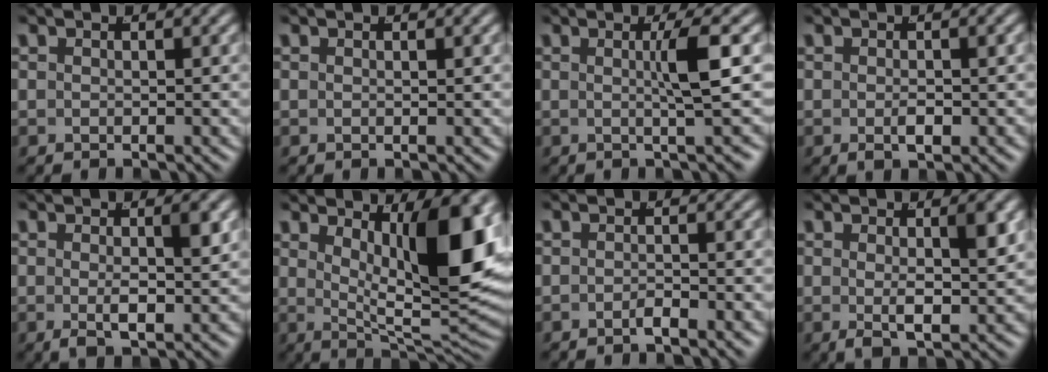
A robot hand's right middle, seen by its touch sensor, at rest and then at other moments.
{"total": 0.0}
{"total": 3.1, "force": [0.1, -1.1, 2.9], "torque": [-0.046, -0.001, 0.000]}
{"total": 1.2, "force": [-0.5, 0.3, 1.1], "torque": [-0.019, -0.006, -0.005]}
{"total": 2.4, "force": [-0.2, 0.1, 2.4], "torque": [-0.037, -0.011, 0.006]}
{"total": 10.7, "force": [2.6, 3.2, 9.9], "torque": [-0.142, -0.017, 0.055]}
{"total": 1.1, "force": [-1.0, -0.2, 0.5], "torque": [-0.004, 0.003, -0.021]}
{"total": 2.7, "force": [0.1, 0.2, 2.7], "torque": [-0.043, -0.015, 0.013]}